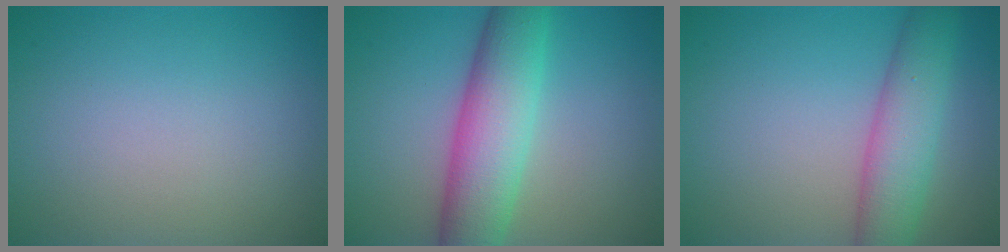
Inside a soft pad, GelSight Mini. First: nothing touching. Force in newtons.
{"total": 7.8, "press": 7.8, "slide": 0.2}
{"total": 5.4, "press": 5.4, "slide": 0.2}